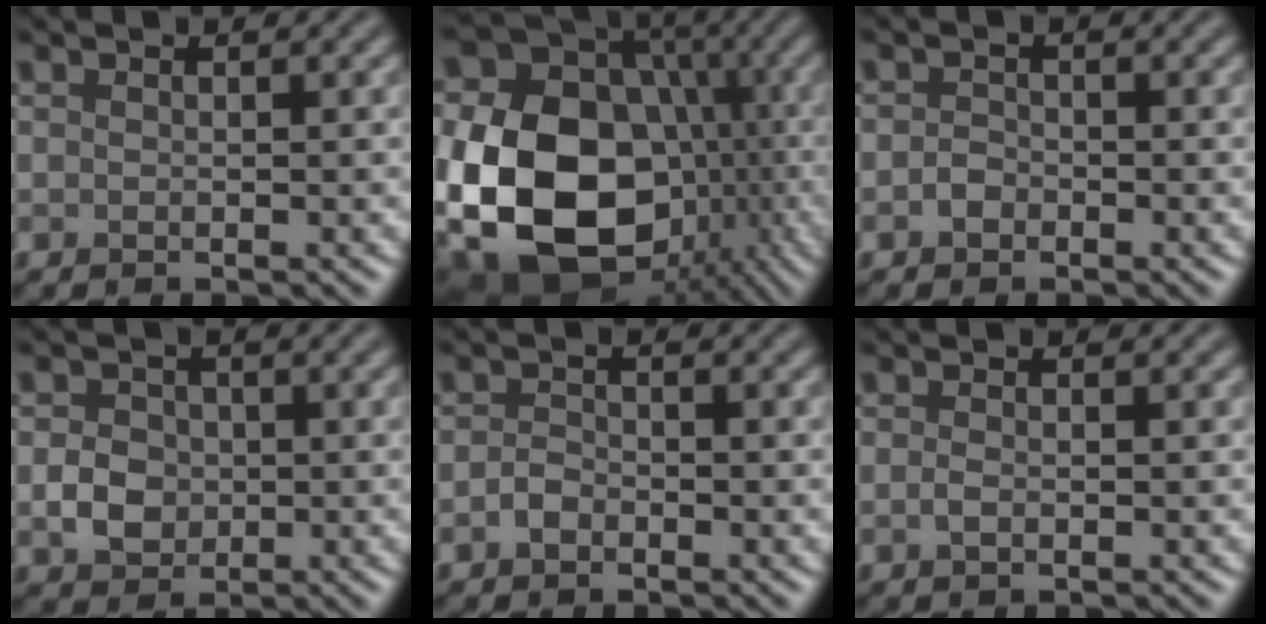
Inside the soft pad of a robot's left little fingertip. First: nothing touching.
{"total": 20.5, "force": [-4.5, 16.2, 11.7], "torque": [-0.226, -0.031, -0.069]}
{"total": 1.1, "force": [-0.5, 0.8, 0.4], "torque": [-0.009, 0.000, -0.012]}
{"total": 2.8, "force": [-0.3, 2.4, 1.4], "torque": [-0.024, 0.000, -0.009]}
{"total": 1.2, "force": [-0.7, 0.8, 0.6], "torque": [-0.011, 0.002, -0.016]}
{"total": 0.7, "force": [-0.3, 0.3, 0.6], "torque": [-0.015, -0.002, -0.006]}